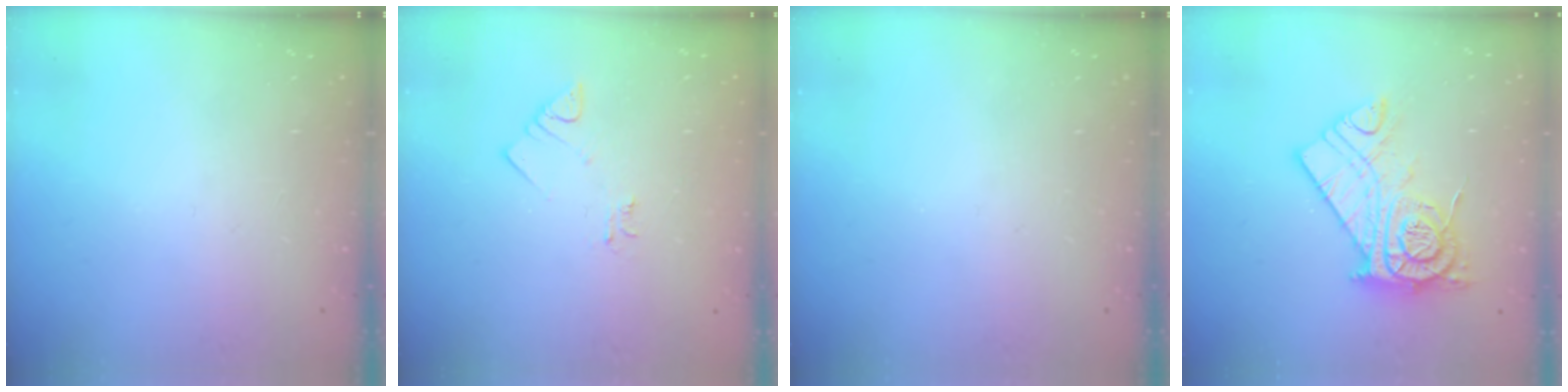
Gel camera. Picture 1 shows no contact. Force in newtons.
{"total": 4.1, "press": 4.0, "slide": 0.7}
{"total": 0.0}
{"total": 14.8, "press": 14.8, "slide": 1.2}